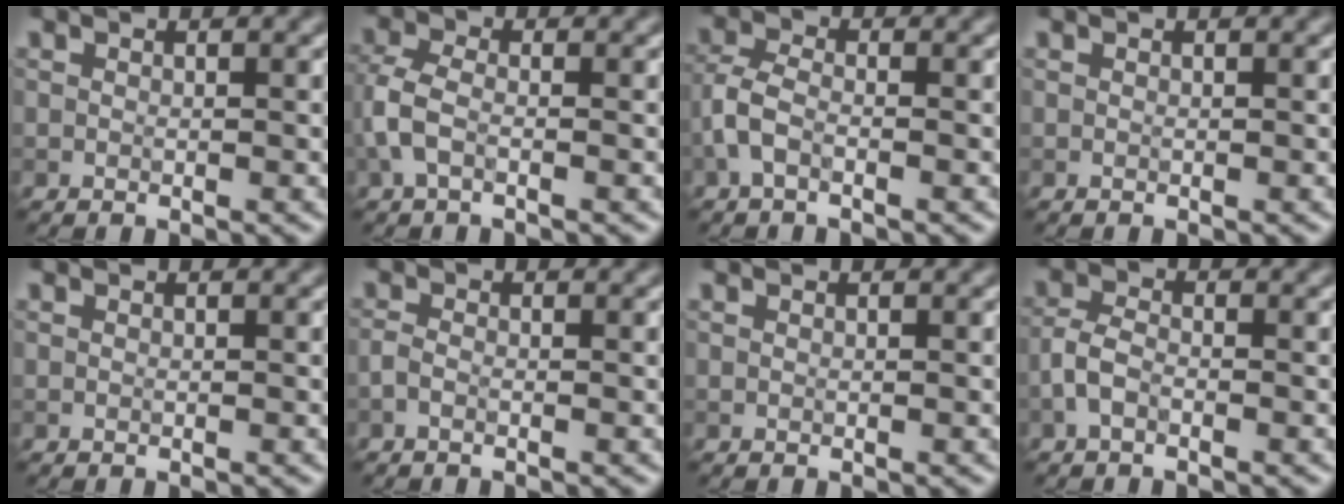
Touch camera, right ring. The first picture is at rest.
{"total": 2.9, "force": [-1.0, 1.4, 2.3], "torque": [-0.061, 0.004, -0.030]}
{"total": 2.7, "force": [-1.2, 1.3, 2.0], "torque": [-0.049, 0.005, -0.035]}
{"total": 0.0}
{"total": 0.0}
{"total": 0.9, "force": [-0.6, 0.4, 0.6], "torque": [-0.017, -0.001, -0.015]}
{"total": 0.0}
{"total": 2.1, "force": [-1.1, 1.0, 1.5], "torque": [-0.032, 0.005, -0.030]}